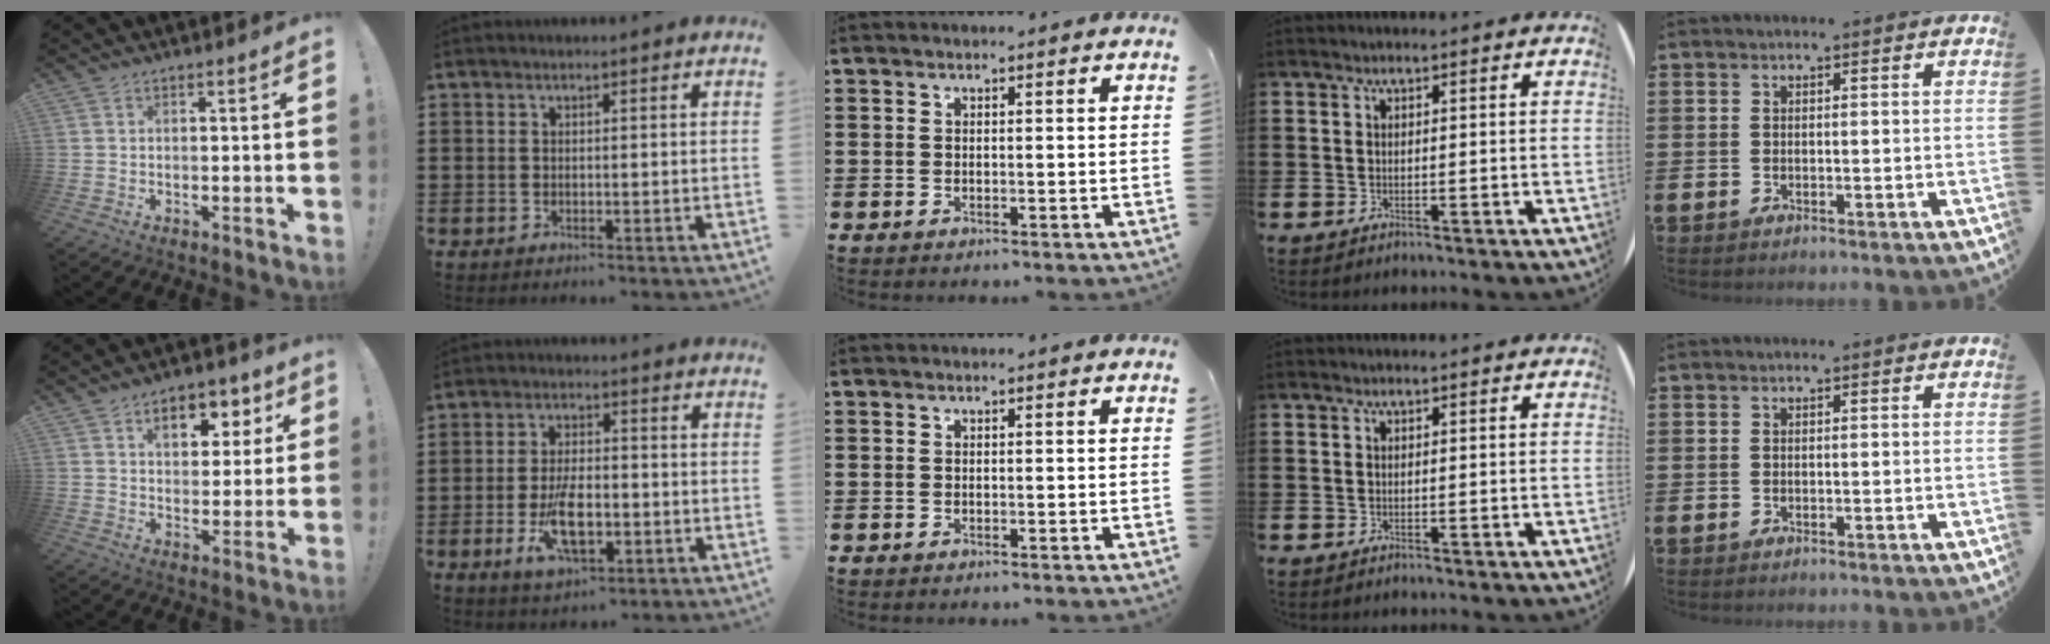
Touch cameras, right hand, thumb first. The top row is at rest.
{"thumb": {"total": 9.6, "force": [4.4, 6.0, 6.0], "torque": [-0.079, -0.011, 0.076]}, "index": {"total": 8.0, "force": [-2.4, 3.5, 6.8], "torque": [-0.146, -0.007, -0.043]}}